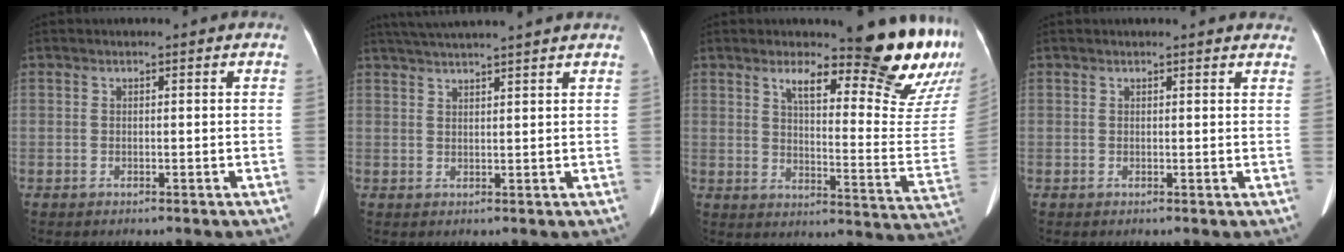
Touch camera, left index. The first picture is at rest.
{"total": 11.8, "force": [10.5, -0.6, 5.4], "torque": [-0.093, 0.036, 0.145]}
{"total": 21.4, "force": [17.0, 2.2, 12.9], "torque": [-0.163, -0.088, 0.207]}
{"total": 7.6, "force": [7.1, 1.4, 2.4], "torque": [-0.016, 0.005, 0.062]}